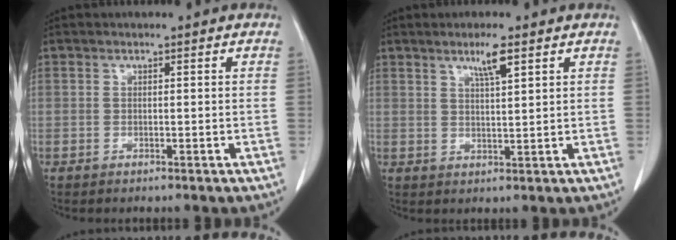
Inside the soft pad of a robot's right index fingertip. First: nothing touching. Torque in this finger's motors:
{"motor_torque": [0.07, 0.09, 0.06, 0.05]}